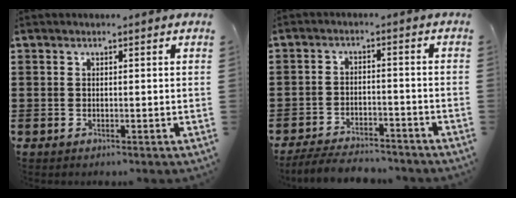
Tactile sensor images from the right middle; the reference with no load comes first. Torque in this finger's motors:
{"motor_torque": [2.11, -0.03, 0.25, 0.08]}